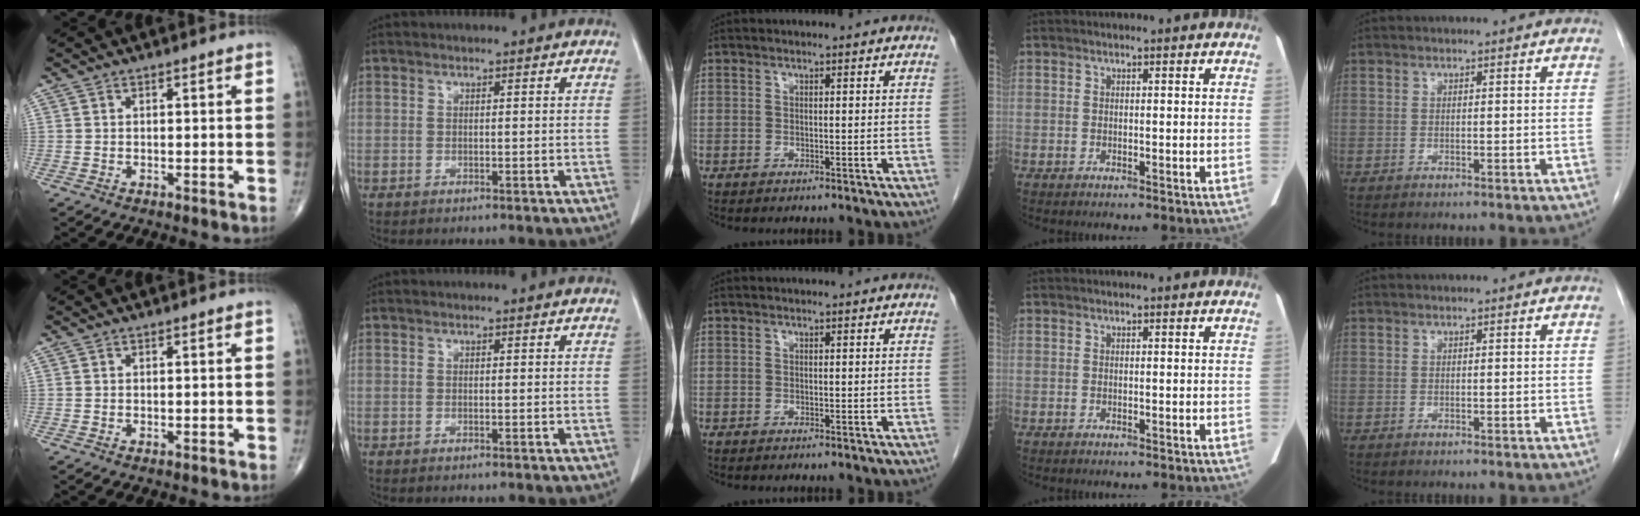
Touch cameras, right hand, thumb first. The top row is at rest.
{"index": {"total": 0.5, "force": [-0.4, 0.0, 0.3], "torque": [-0.010, -0.002, -0.007]}}